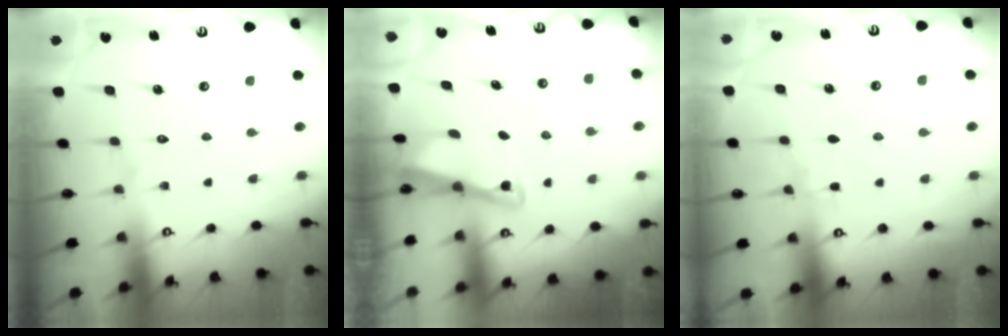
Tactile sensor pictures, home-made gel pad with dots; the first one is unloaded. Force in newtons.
{"total": 2.8, "press": 2.8, "slide": 0.4}
{"total": 4.7, "press": 4.7, "slide": 0.5}